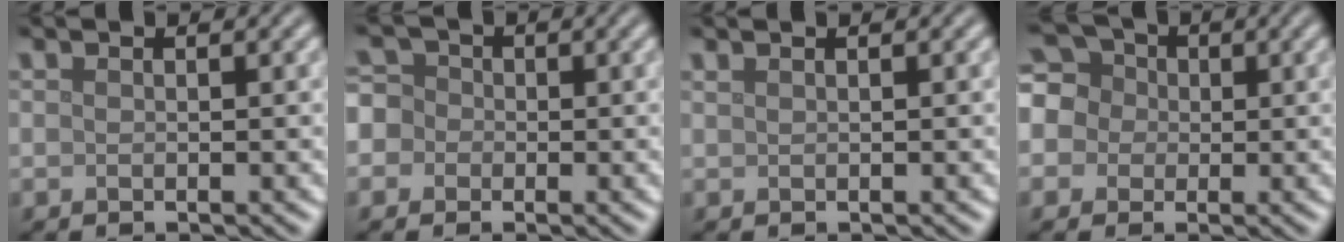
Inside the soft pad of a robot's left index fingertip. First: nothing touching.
{"total": 4.7, "force": [-0.8, 4.5, 1.3], "torque": [-0.017, 0.025, -0.051]}
{"total": 0.5, "force": [0.4, 0.2, 0.3], "torque": [-0.006, 0.003, 0.005]}
{"total": 6.9, "force": [0.4, 6.3, 2.7], "torque": [-0.059, 0.043, -0.032]}